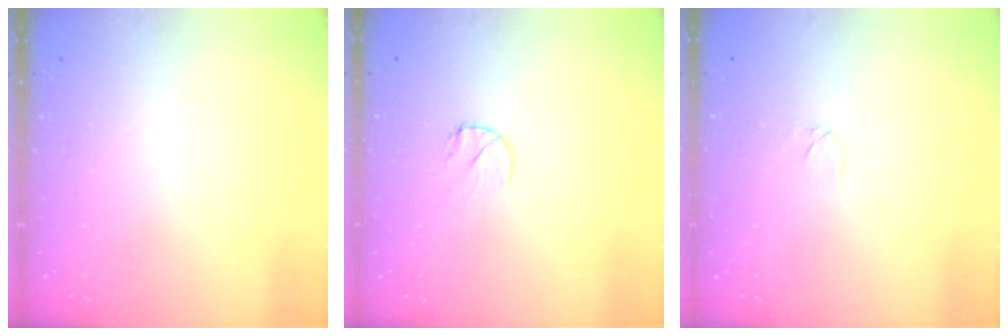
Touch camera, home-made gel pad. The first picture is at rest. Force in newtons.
{"total": 4.7, "press": 4.6, "slide": 0.5}
{"total": 3.6, "press": 3.6, "slide": 0.3}